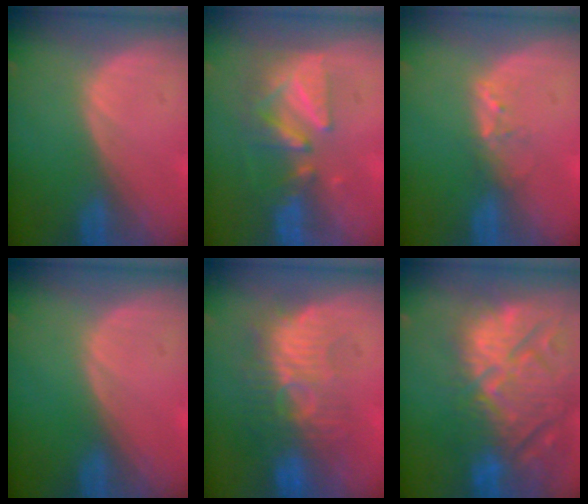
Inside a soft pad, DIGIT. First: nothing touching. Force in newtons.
{"total": 8.7, "press": 7.7, "slide": 3.9}
{"total": 2.0, "press": 1.9, "slide": 0.4}
{"total": 0.0}
{"total": 9.3, "press": 8.9, "slide": 2.6}
{"total": 15.3, "press": 13.0, "slide": 7.9}